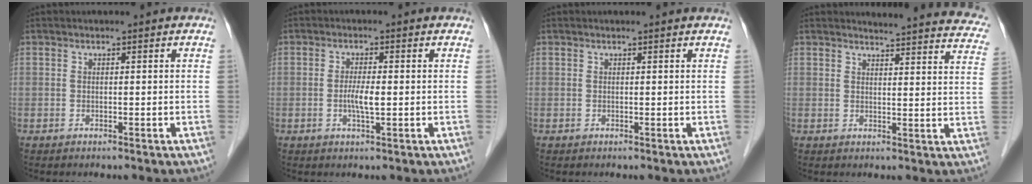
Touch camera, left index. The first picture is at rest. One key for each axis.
{"total": 2.9, "fx": -0.4, "fy": 0.4, "fz": 2.9, "tx": -0.058, "ty": -0.003, "tz": -0.007}
{"total": 1.1, "fx": 1.0, "fy": 0.1, "fz": 0.2, "tx": -0.012, "ty": 0.006, "tz": 0.010}
{"total": 19.2, "fx": 18.5, "fy": 2.4, "fz": 4.5, "tx": -0.040, "ty": -0.070, "tz": 0.189}